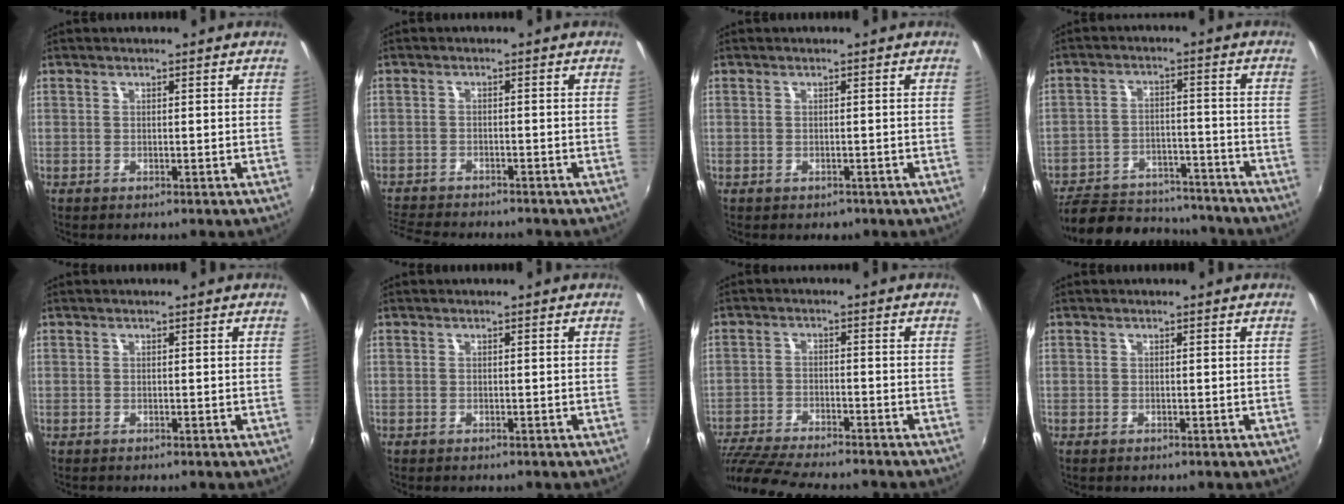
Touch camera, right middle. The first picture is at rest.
{"total": 8.4, "force": [-7.8, 1.4, 2.8], "torque": [-0.080, -0.017, -0.131]}
{"total": 1.2, "force": [-0.8, 0.8, 0.3], "torque": [-0.008, -0.003, -0.008]}
{"total": 20.0, "force": [-17.4, 6.6, 7.4], "torque": [-0.154, 0.005, -0.237]}
{"total": 0.0}
{"total": 0.0}
{"total": 14.5, "force": [-12.8, 1.9, 6.5], "torque": [-0.145, -0.027, -0.215]}
{"total": 0.0}